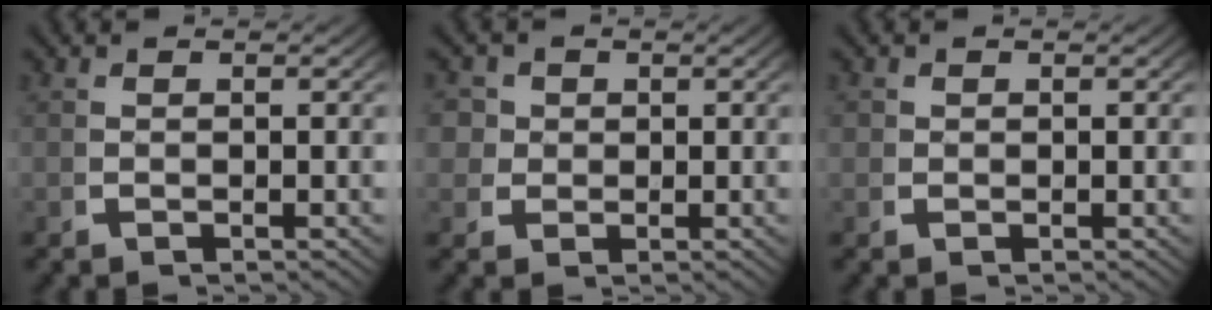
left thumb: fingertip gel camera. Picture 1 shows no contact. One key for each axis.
{"total": 4.4, "fx": 1.0, "fy": 4.0, "fz": 1.6, "tx": -0.042, "ty": -0.011, "tz": 0.016}
{"total": 0.6, "fx": 0.1, "fy": 0.6, "fz": 0.0, "tx": -0.004, "ty": -0.007, "tz": 0.002}